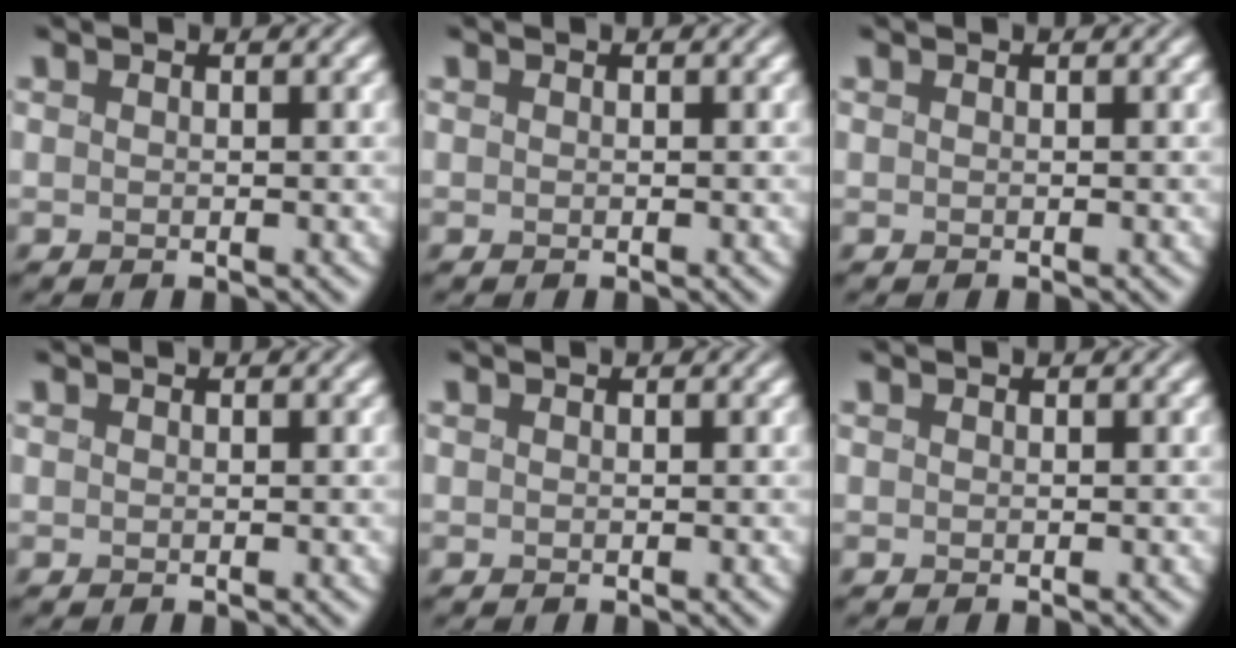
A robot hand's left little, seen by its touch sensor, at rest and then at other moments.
{"total": 0.0}
{"total": 0.0}
{"total": 0.0}
{"total": 0.0}
{"total": 0.0}